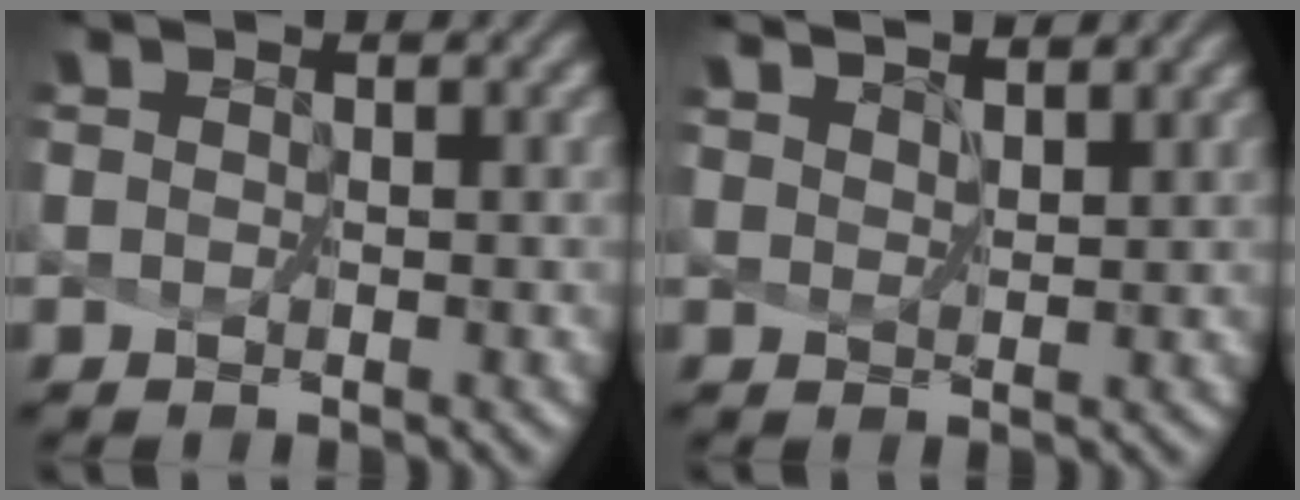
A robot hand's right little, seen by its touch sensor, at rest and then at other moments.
{"total": 3.7, "force": [3.5, 0.1, 1.0], "torque": [-0.035, 0.005, 0.062]}